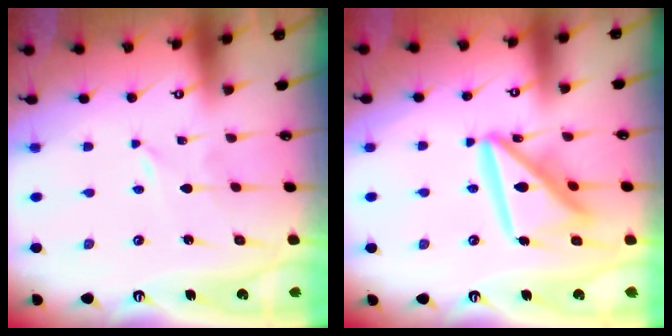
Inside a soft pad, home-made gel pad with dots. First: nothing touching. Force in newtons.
{"total": 16.6, "press": 16.5, "slide": 1.8}